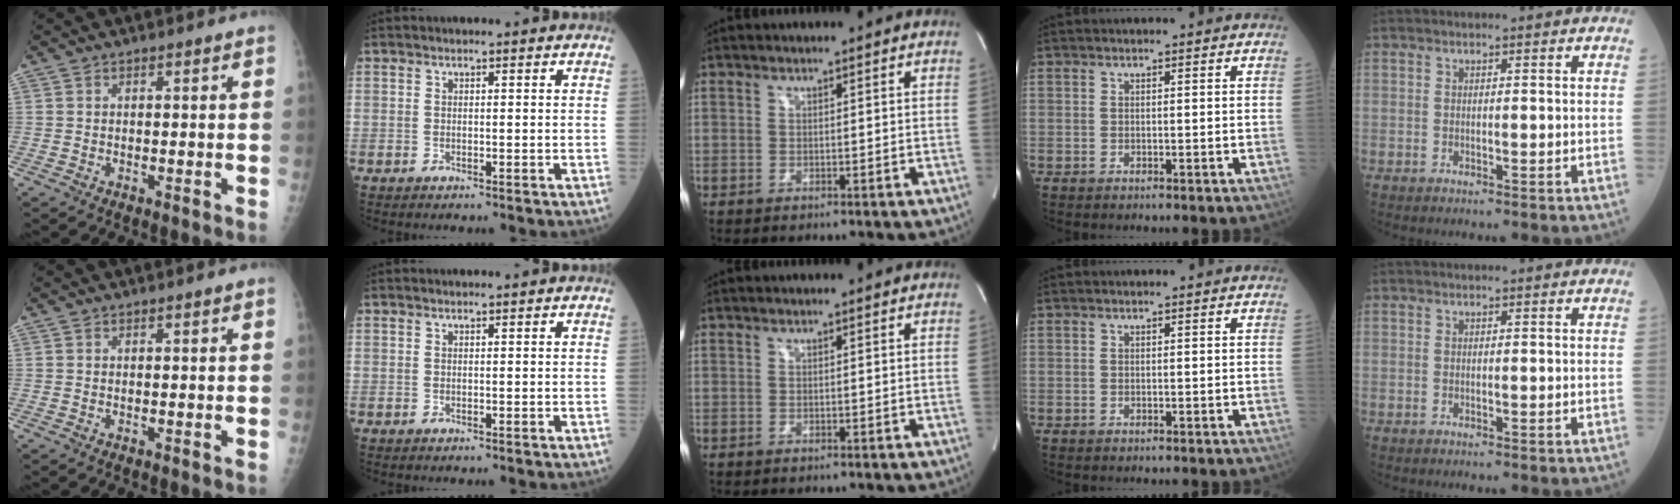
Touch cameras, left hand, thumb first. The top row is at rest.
{"index": {"total": 0.6, "force": [0.6, 0.0, 0.2], "torque": [-0.005, 0.006, 0.012]}}